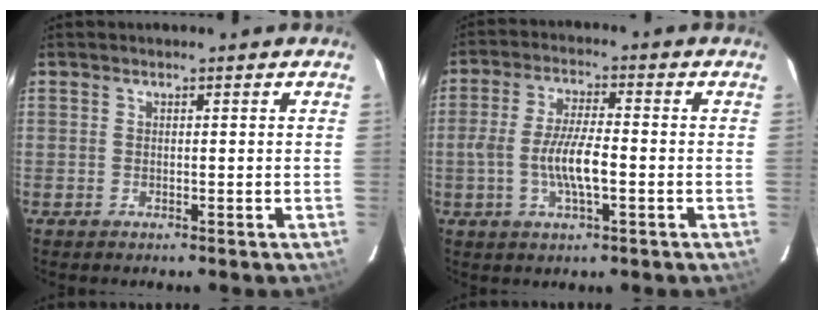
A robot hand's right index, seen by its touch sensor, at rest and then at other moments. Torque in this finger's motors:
{"motor_torque": [0.57, -0.28, 0.61, 0.18]}